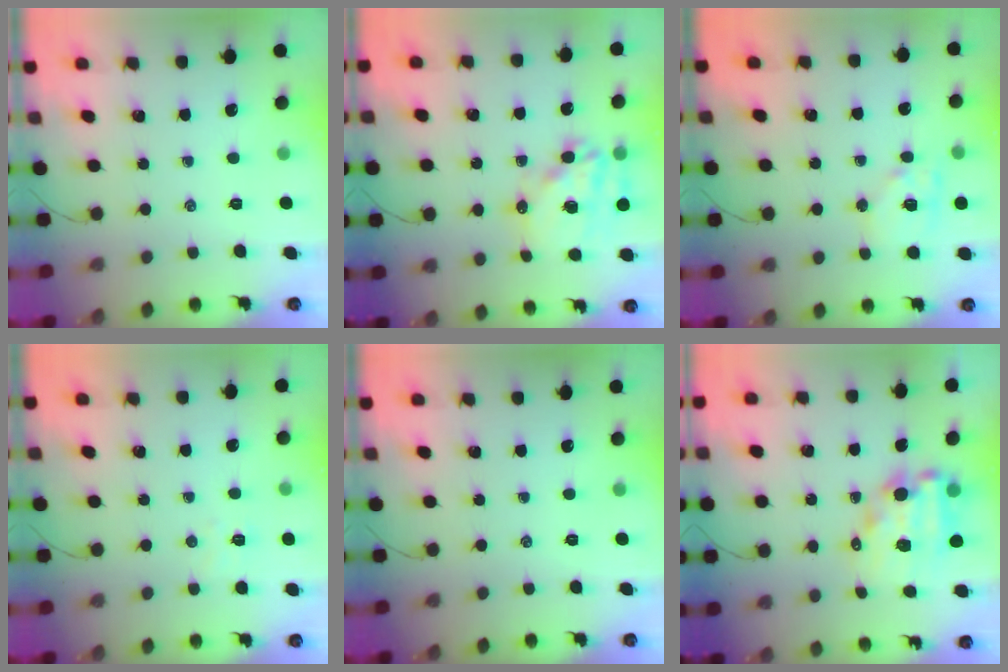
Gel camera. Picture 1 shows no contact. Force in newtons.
{"total": 16.8, "press": 16.4, "slide": 3.6}
{"total": 10.4, "press": 10.3, "slide": 1.5}
{"total": 3.0, "press": 2.8, "slide": 0.8}
{"total": 0.0}
{"total": 10.7, "press": 10.4, "slide": 2.7}